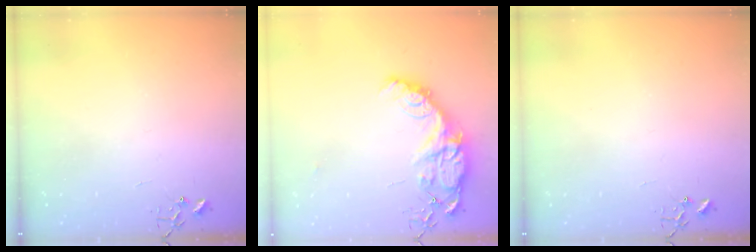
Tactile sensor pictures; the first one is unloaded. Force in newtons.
{"total": 17.2, "press": 17.1, "slide": 1.2}
{"total": 0.0}